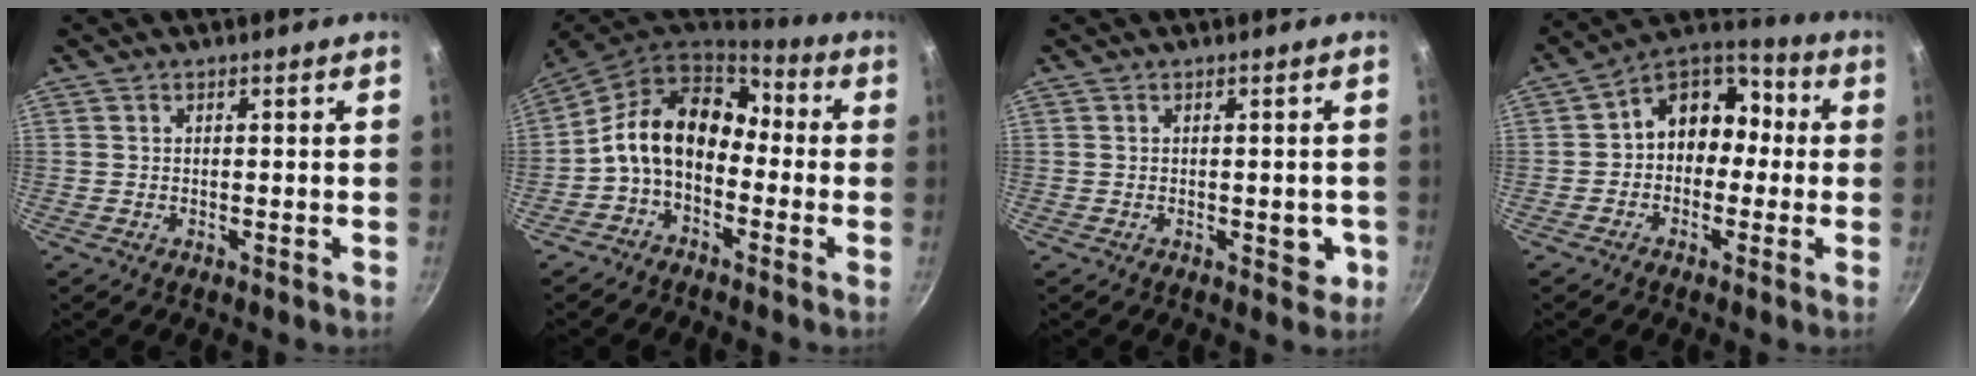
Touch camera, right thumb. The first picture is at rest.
{"total": 13.7, "force": [-1.4, 9.6, 9.6], "torque": [-0.148, 0.051, -0.046]}
{"total": 3.7, "force": [-0.9, 1.9, 3.1], "torque": [-0.022, 0.000, -0.012]}
{"total": 11.9, "force": [-0.2, 9.5, 7.1], "torque": [-0.054, 0.050, -0.028]}